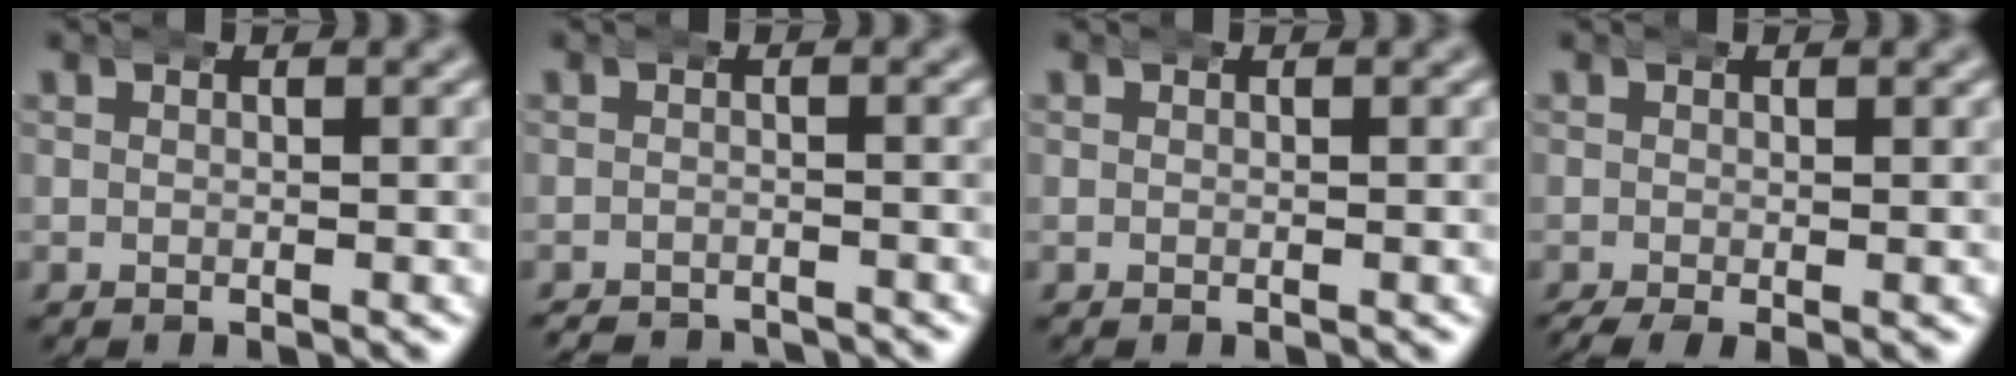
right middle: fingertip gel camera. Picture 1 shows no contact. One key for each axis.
{"total": 2.9, "fx": -2.9, "fy": 0.2, "fz": -0.1, "tx": 0.001, "ty": -0.015, "tz": -0.043}
{"total": 0.0}
{"total": 2.2, "fx": -1.6, "fy": 0.7, "fz": 1.3, "tx": -0.025, "ty": -0.014, "tz": -0.016}